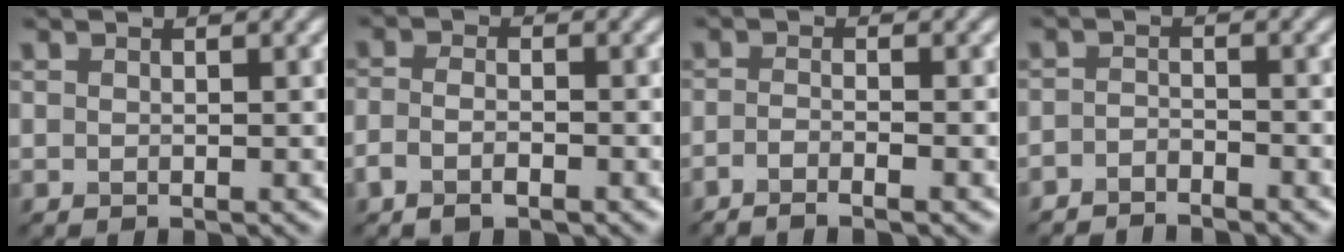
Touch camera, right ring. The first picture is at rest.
{"total": 2.6, "force": [-1.4, 1.1, 1.8], "torque": [-0.040, -0.004, -0.031]}
{"total": 2.6, "force": [-1.5, 0.5, 2.0], "torque": [-0.033, -0.004, -0.033]}
{"total": 2.5, "force": [-2.4, 0.4, 0.6], "torque": [-0.010, -0.005, -0.048]}